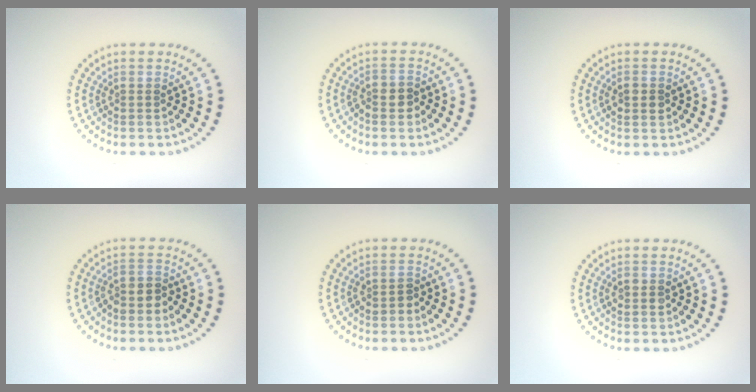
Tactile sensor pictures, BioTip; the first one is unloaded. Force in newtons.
{"total": 2.1, "press": 1.9, "slide": 0.9}
{"total": 1.4, "press": 1.3, "slide": 0.1}
{"total": 2.2, "press": 1.9, "slide": 1.2}
{"total": 1.2, "press": 1.1, "slide": 0.4}
{"total": 1.4, "press": 1.4, "slide": 0.1}